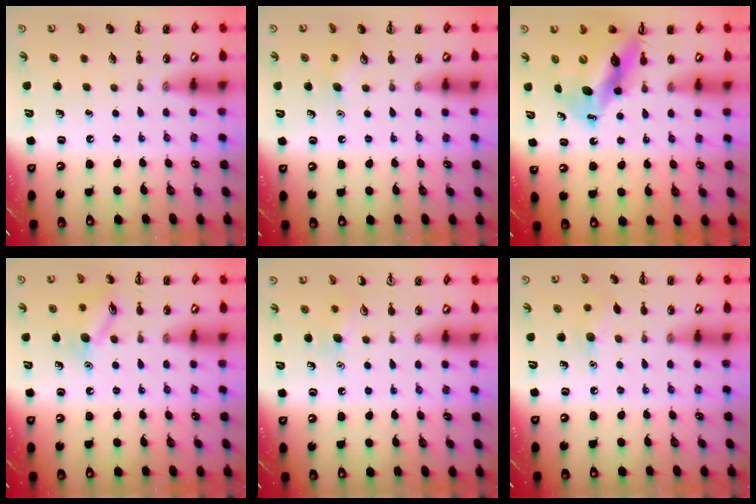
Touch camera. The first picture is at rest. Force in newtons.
{"total": 3.4, "press": 3.3, "slide": 0.7}
{"total": 12.8, "press": 12.3, "slide": 3.8}
{"total": 10.5, "press": 10.5, "slide": 0.6}
{"total": 6.5, "press": 6.3, "slide": 1.5}
{"total": 6.9, "press": 6.7, "slide": 1.8}